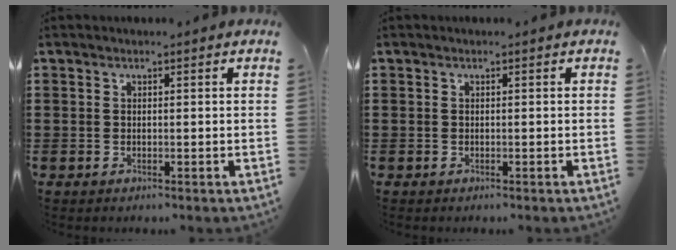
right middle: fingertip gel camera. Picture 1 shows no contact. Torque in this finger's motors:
{"motor_torque": [0.77, 0.62, 0.07, 0.04]}